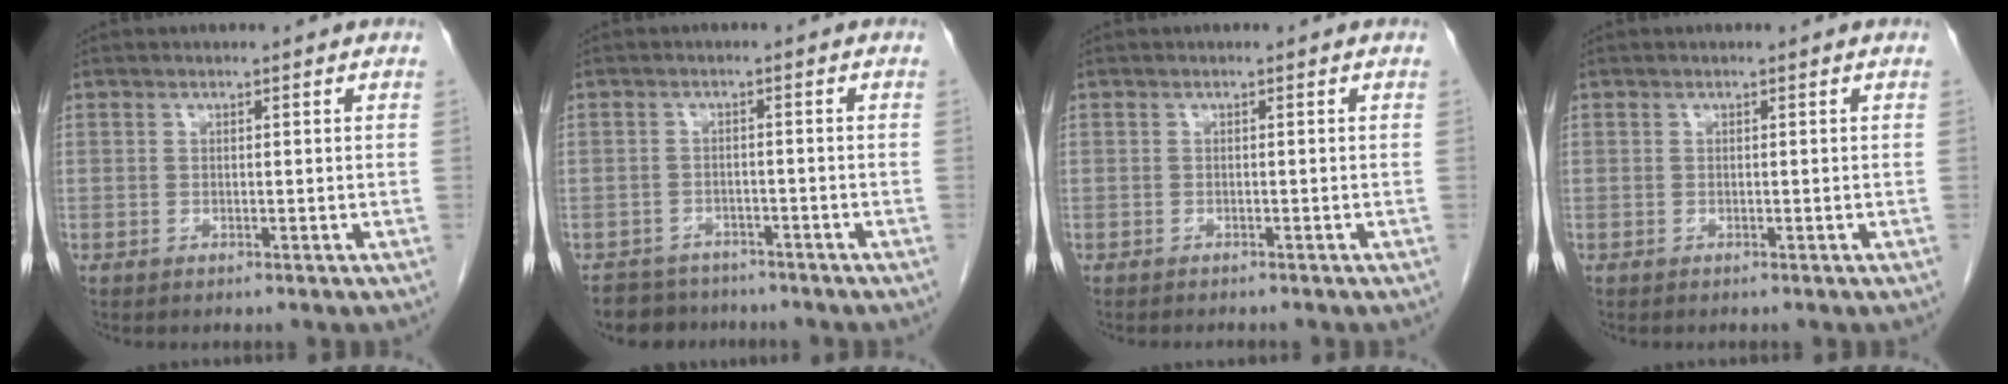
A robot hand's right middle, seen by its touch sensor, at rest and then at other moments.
{"total": 5.7, "force": [-5.0, 2.7, 0.1], "torque": [0.005, 0.001, -0.075]}
{"total": 1.9, "force": [-1.8, 0.4, 0.7], "torque": [-0.015, -0.006, -0.019]}
{"total": 0.0}